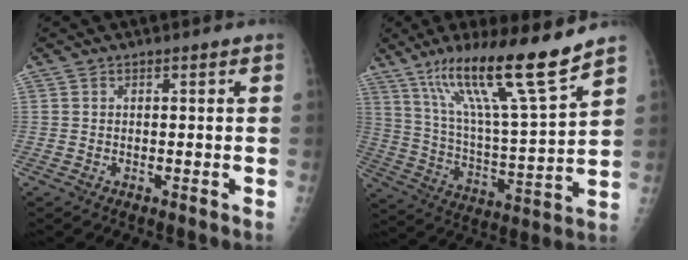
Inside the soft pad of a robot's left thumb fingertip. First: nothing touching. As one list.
[{"total": 19.4, "force": [13.4, 1.2, 14.0], "torque": [-0.224, -0.066, 0.235]}]